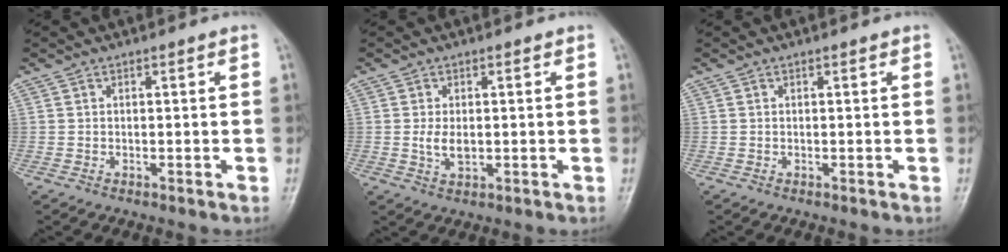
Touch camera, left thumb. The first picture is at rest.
{"total": 3.0, "force": [0.1, 1.8, 2.4], "torque": [-0.045, -0.006, 0.004]}
{"total": 0.0}